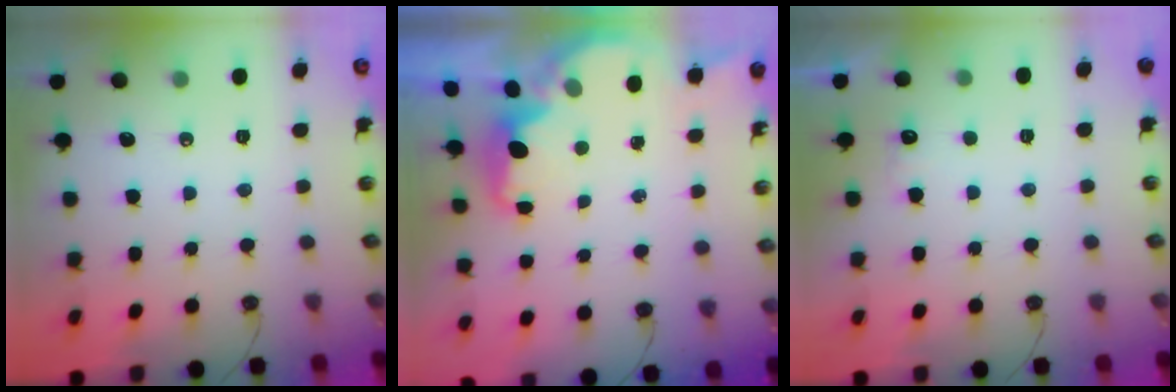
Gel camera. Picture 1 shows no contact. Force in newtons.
{"total": 2.2, "press": 2.0, "slide": 0.8}
{"total": 4.2, "press": 4.0, "slide": 1.1}